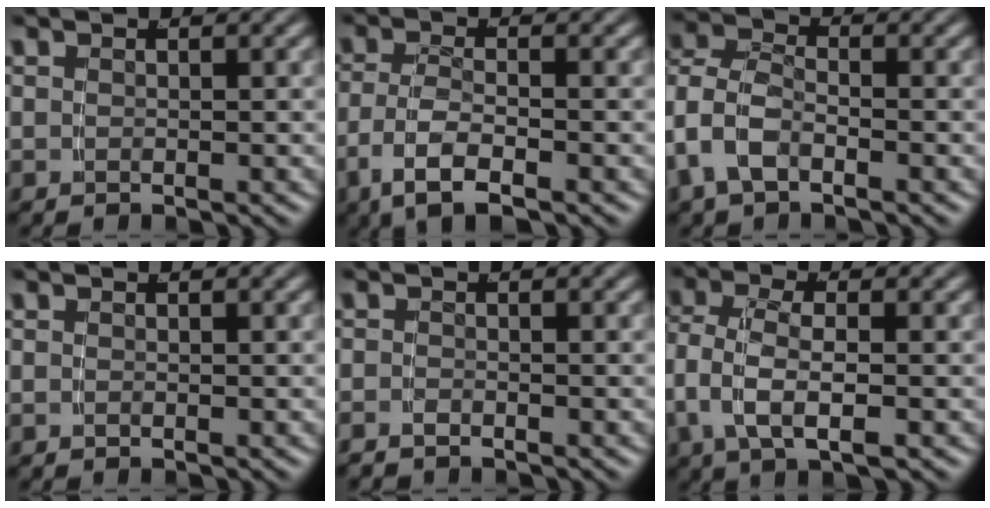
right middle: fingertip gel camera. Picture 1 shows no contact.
{"total": 4.9, "force": [-2.0, 2.3, 3.8], "torque": [-0.079, -0.015, -0.026]}
{"total": 5.7, "force": [-0.8, 4.7, 3.1], "torque": [-0.087, -0.016, -0.017]}
{"total": 0.0}
{"total": 1.3, "force": [-1.2, 0.4, 0.2], "torque": [-0.013, -0.007, -0.019]}
{"total": 4.4, "force": [-0.5, 2.1, 3.8], "torque": [-0.091, -0.011, -0.002]}